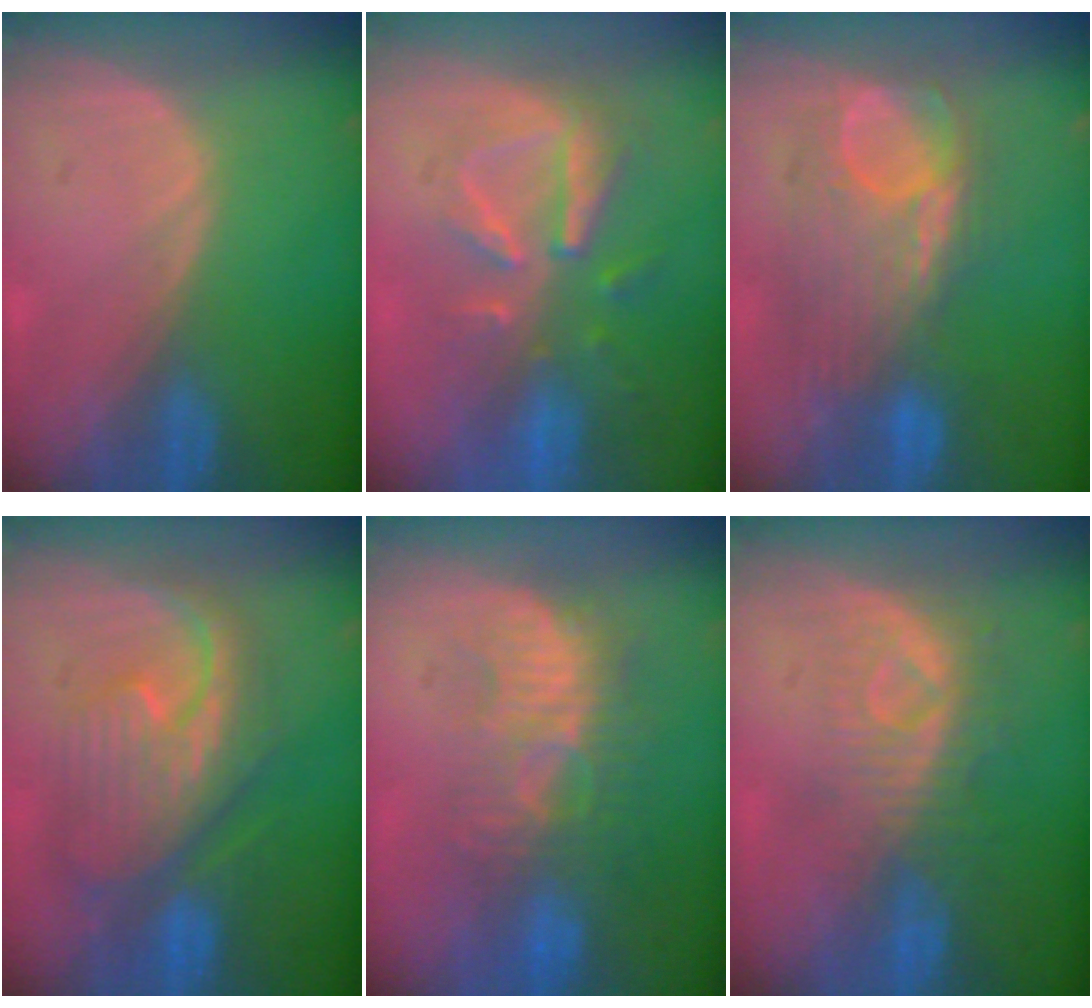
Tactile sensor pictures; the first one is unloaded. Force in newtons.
{"total": 8.1, "press": 7.5, "slide": 3.0}
{"total": 9.1, "press": 9.0, "slide": 1.4}
{"total": 10.3, "press": 10.2, "slide": 0.9}
{"total": 9.1, "press": 8.7, "slide": 2.9}
{"total": 8.3, "press": 7.5, "slide": 3.6}